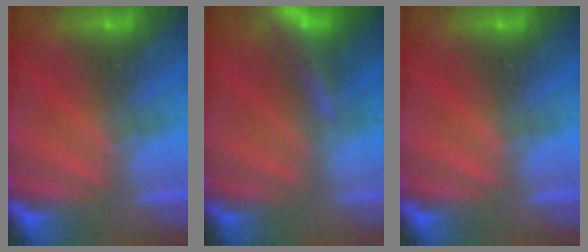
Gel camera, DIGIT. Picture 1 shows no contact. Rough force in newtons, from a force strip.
{"total": 9.4}
{"total": 0.0}